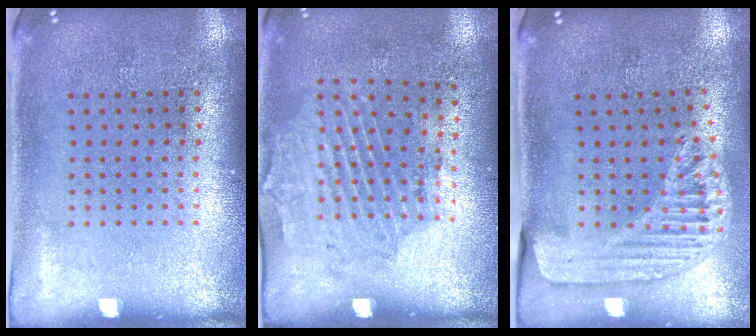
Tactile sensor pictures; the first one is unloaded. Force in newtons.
{"total": 1.8, "press": 1.1, "slide": 1.4}
{"total": 1.5, "press": 1.5, "slide": 0.3}